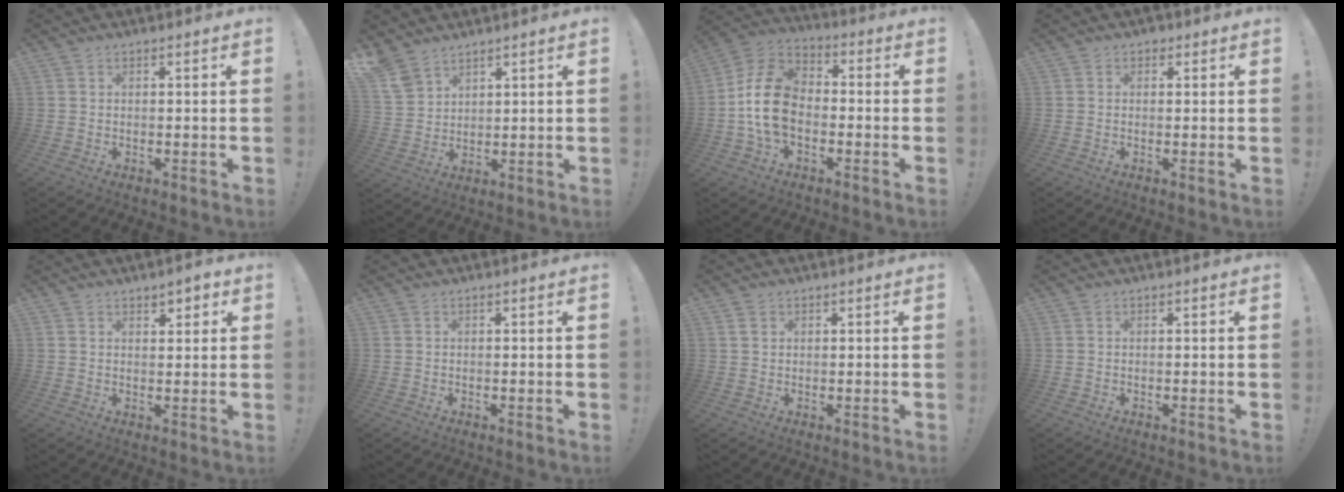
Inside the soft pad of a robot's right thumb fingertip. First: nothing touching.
{"total": 7.4, "force": [5.9, 3.9, 2.3], "torque": [-0.055, -0.032, 0.119]}
{"total": 15.8, "force": [-2.9, 11.3, 10.6], "torque": [-0.200, 0.037, -0.046]}
{"total": 1.5, "force": [1.0, 1.0, 0.6], "torque": [0.003, -0.005, 0.015]}
{"total": 3.0, "force": [2.1, 1.7, 1.3], "torque": [-0.004, -0.013, 0.032]}
{"total": 0.0}
{"total": 1.5, "force": [0.8, 1.1, 0.5], "torque": [-0.008, 0.002, 0.014]}
{"total": 0.0}